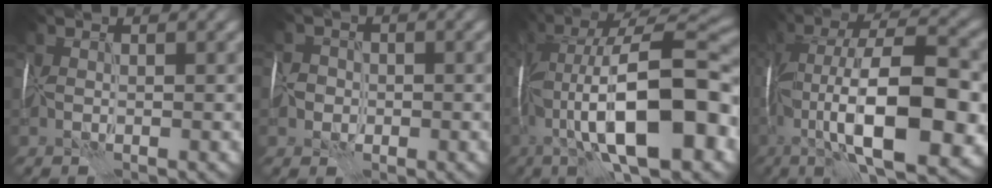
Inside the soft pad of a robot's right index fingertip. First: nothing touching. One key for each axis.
{"total": 3.0, "fx": -1.3, "fy": 2.6, "fz": 0.8, "tx": 0.001, "ty": 0.009, "tz": -0.037}
{"total": 15.3, "fx": -4.0, "fy": 4.7, "fz": 14.0, "tx": -0.215, "ty": 0.022, "tz": -0.072}
{"total": 15.0, "fx": -4.2, "fy": 5.3, "fz": 13.4, "tx": -0.216, "ty": 0.012, "tz": -0.077}